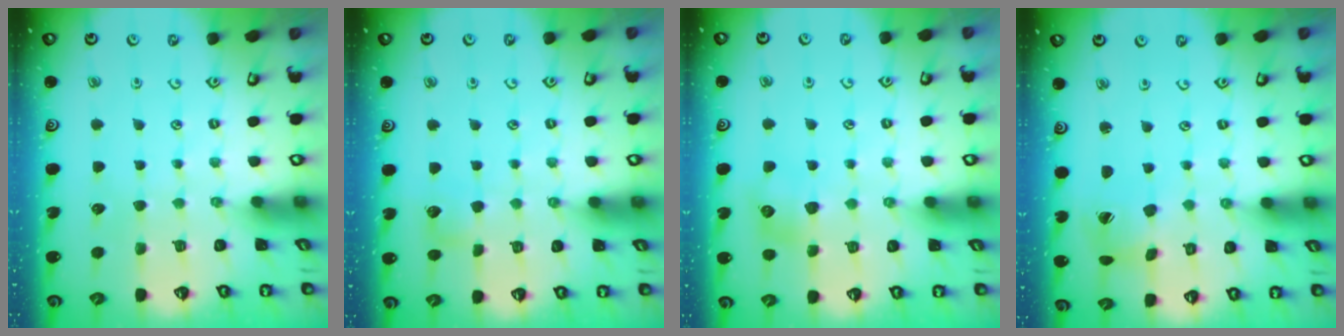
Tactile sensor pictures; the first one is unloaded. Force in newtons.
{"total": 5.1, "press": 5.1, "slide": 0.6}
{"total": 6.5, "press": 6.4, "slide": 0.6}
{"total": 6.1, "press": 6.0, "slide": 0.4}